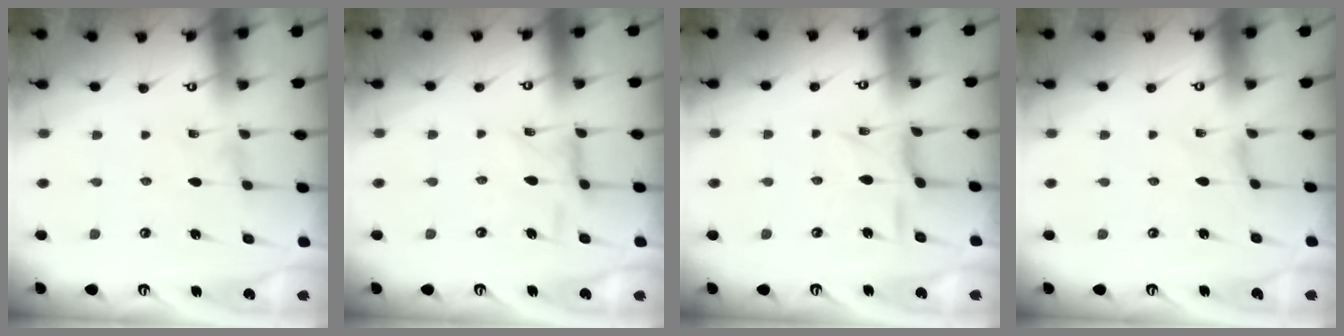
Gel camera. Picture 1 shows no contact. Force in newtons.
{"total": 3.6, "press": 3.6, "slide": 0.4}
{"total": 6.7, "press": 6.6, "slide": 0.5}
{"total": 0.0}